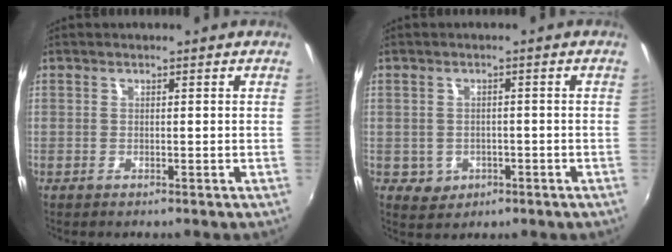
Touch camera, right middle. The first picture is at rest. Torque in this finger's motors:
{"motor_torque": [-0.16, -0.08, -0.03, -0.01]}